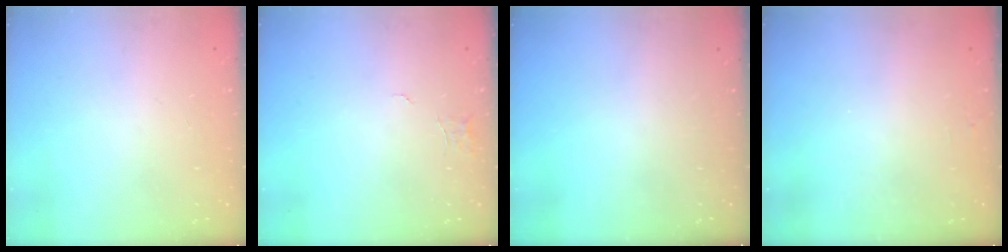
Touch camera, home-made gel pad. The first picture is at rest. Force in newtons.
{"total": 3.7, "press": 3.7, "slide": 0.3}
{"total": 0.0}
{"total": 2.5, "press": 2.5, "slide": 0.2}